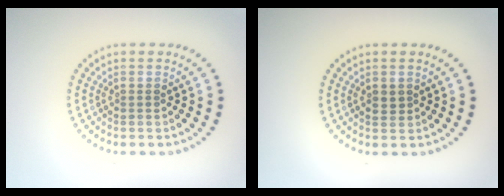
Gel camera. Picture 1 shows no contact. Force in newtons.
{"total": 1.2, "press": 1.2, "slide": 0.2}